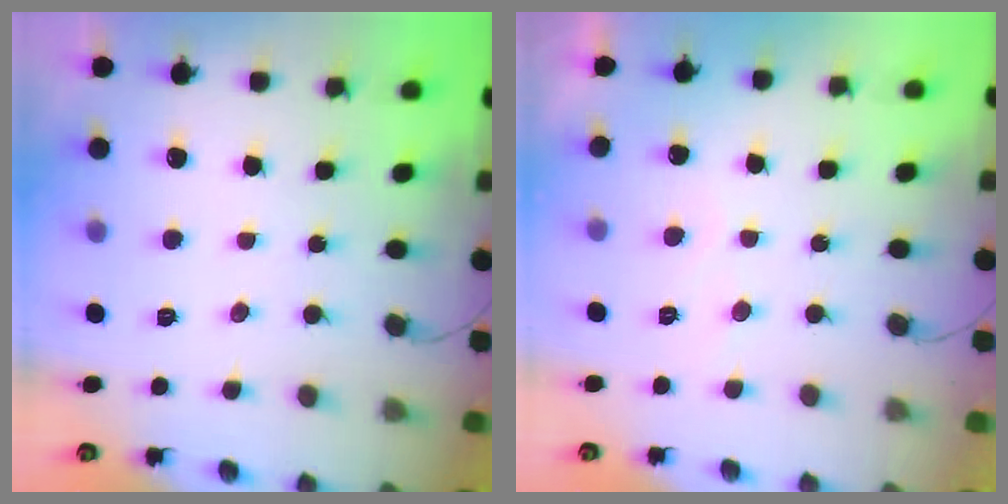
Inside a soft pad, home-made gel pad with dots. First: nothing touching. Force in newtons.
{"total": 2.3, "press": 2.3, "slide": 0.1}